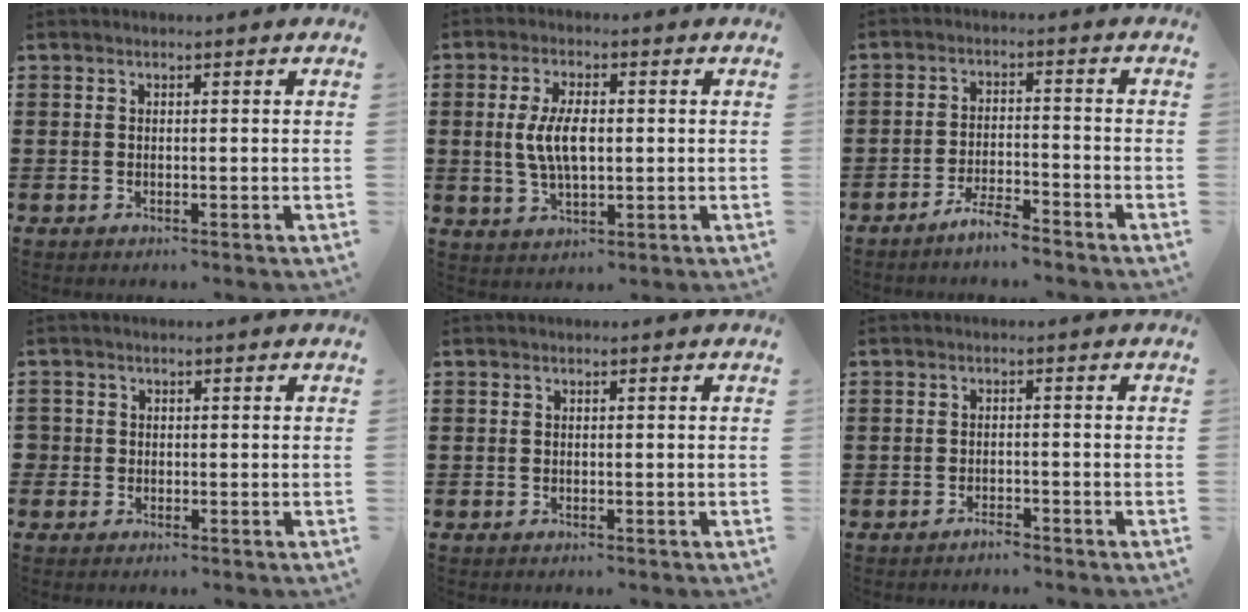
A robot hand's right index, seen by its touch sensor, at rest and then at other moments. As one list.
[{"total": 6.5, "force": [0.3, 2.7, 5.9], "torque": [-0.127, 0.004, 0.000]}, {"total": 4.1, "force": [-3.8, 0.3, 1.6], "torque": [-0.035, 0.005, -0.076]}, {"total": 1.1, "force": [-0.2, 1.1, 0.2], "torque": [-0.006, 0.004, -0.006]}, {"total": 0.0}, {"total": 1.4, "force": [-1.4, 0.2, 0.2], "torque": [-0.008, 0.001, -0.028]}]